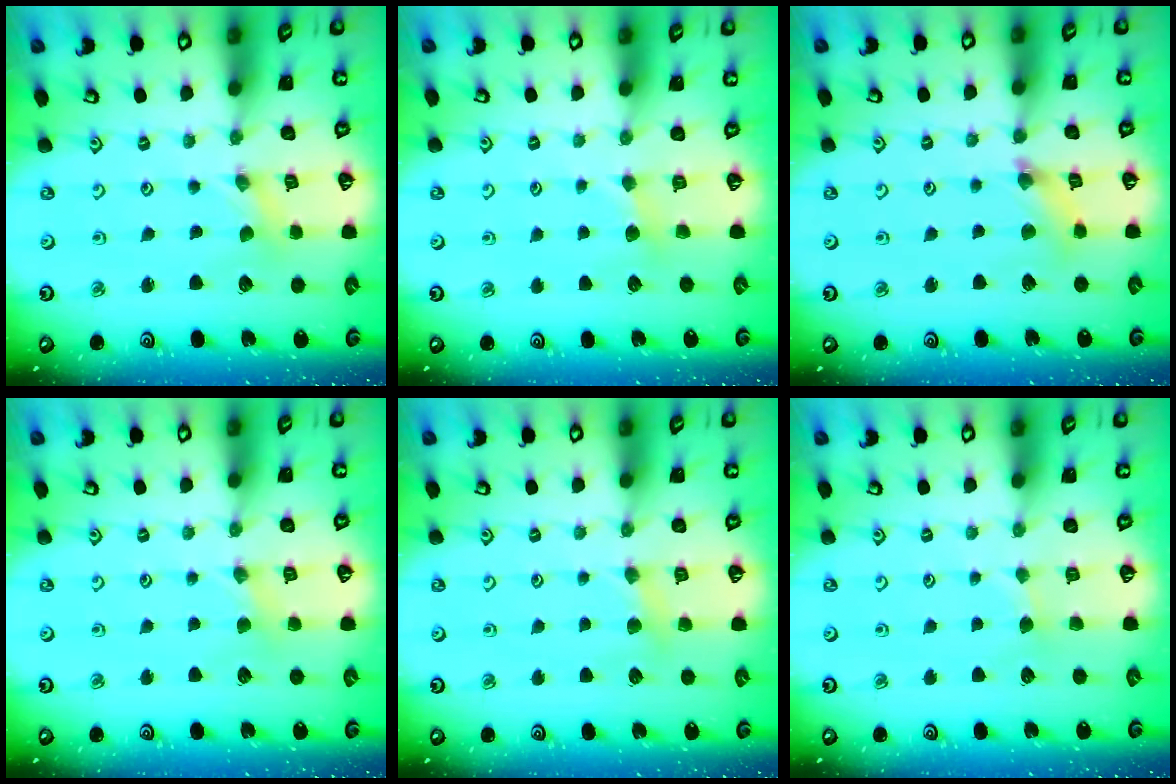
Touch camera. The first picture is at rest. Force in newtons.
{"total": 2.5, "press": 2.4, "slide": 0.2}
{"total": 4.1, "press": 4.1, "slide": 0.5}
{"total": 2.2, "press": 2.2, "slide": 0.4}
{"total": 4.2, "press": 4.1, "slide": 0.6}
{"total": 1.3, "press": 1.3, "slide": 0.2}